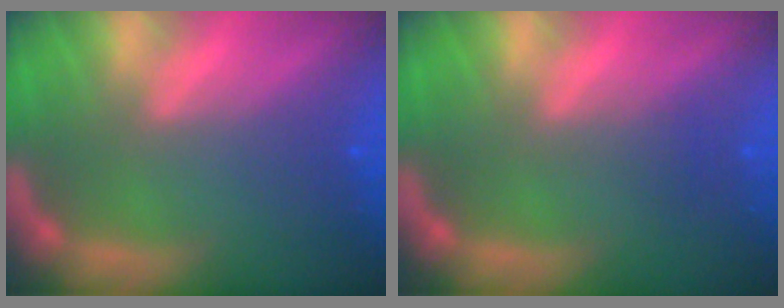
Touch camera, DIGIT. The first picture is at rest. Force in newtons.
{"total": 1.0}